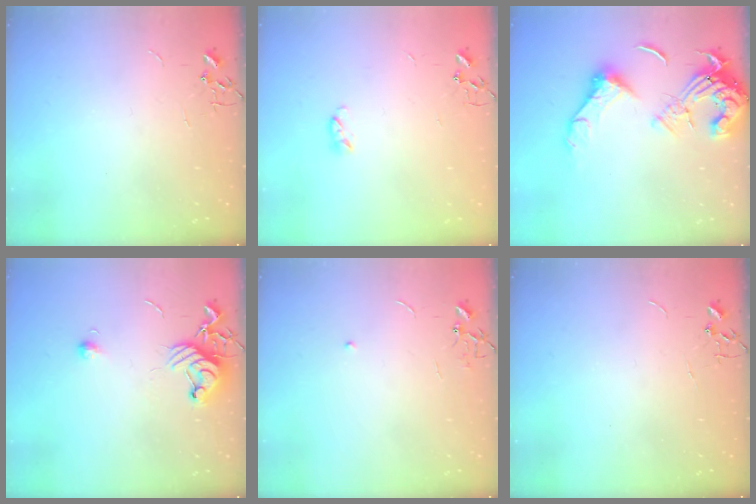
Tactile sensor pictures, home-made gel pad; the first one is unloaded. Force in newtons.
{"total": 3.6, "press": 3.6, "slide": 0.5}
{"total": 15.8, "press": 15.7, "slide": 1.9}
{"total": 10.6, "press": 10.5, "slide": 1.2}
{"total": 5.2, "press": 5.2, "slide": 0.6}
{"total": 0.0}